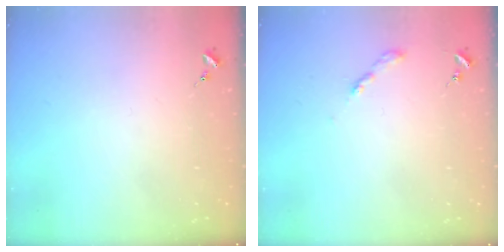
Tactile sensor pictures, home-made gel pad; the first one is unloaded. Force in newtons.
{"total": 2.6, "press": 2.6, "slide": 0.3}